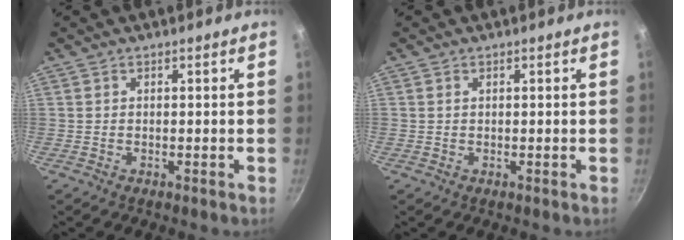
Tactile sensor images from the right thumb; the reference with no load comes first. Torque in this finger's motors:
{"motor_torque": [-0.13, -0.34, 0.12, 0.43, -0.04]}